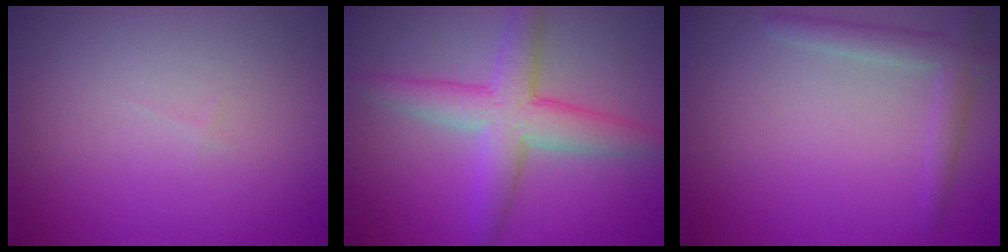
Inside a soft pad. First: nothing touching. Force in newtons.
{"total": 5.2, "press": 5.2, "slide": 0.2}
{"total": 2.4, "press": 2.4, "slide": 0.2}